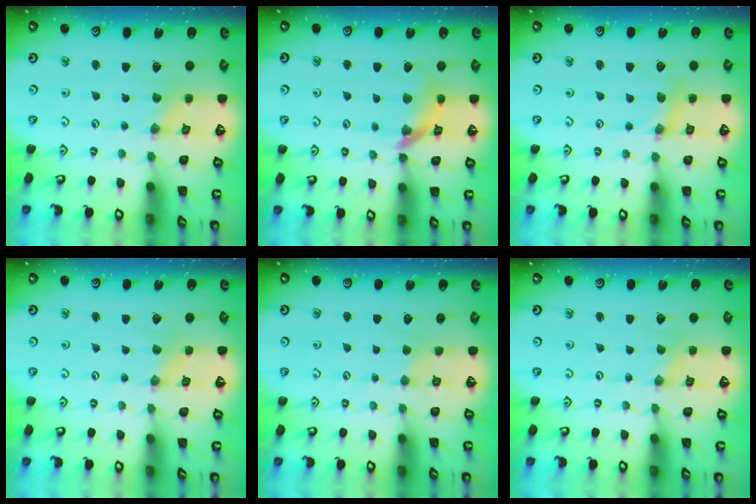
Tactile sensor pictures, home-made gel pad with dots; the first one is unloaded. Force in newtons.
{"total": 12.3, "press": 12.2, "slide": 1.6}
{"total": 3.3, "press": 3.2, "slide": 0.4}
{"total": 0.7, "press": 0.7, "slide": 0.2}
{"total": 2.5, "press": 2.4, "slide": 0.4}
{"total": 0.0}